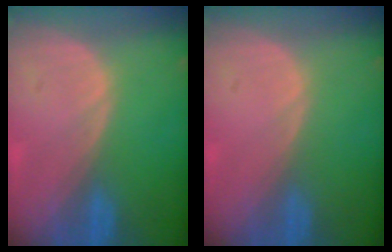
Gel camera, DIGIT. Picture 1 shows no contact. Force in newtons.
{"total": 0.0}